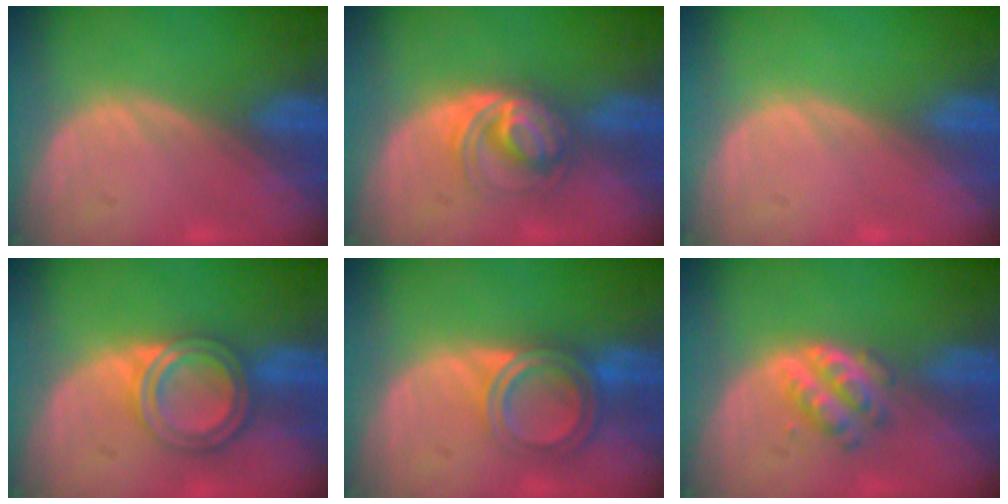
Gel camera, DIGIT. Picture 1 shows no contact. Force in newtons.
{"total": 5.5, "press": 5.4, "slide": 1.3}
{"total": 0.0}
{"total": 6.1, "press": 5.5, "slide": 2.8}
{"total": 6.3, "press": 5.4, "slide": 3.3}
{"total": 4.4, "press": 4.1, "slide": 1.5}